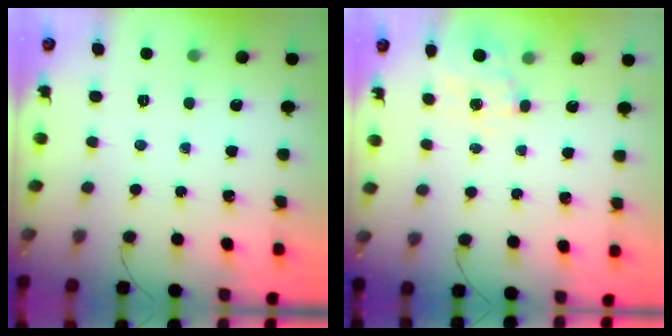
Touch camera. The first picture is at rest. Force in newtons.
{"total": 4.9, "press": 4.8, "slide": 0.9}